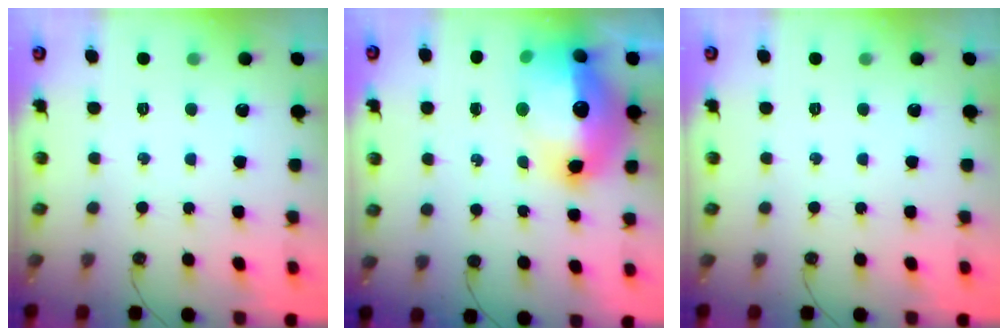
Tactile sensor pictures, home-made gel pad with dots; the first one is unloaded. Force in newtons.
{"total": 22.1, "press": 21.4, "slide": 5.3}
{"total": 0.0}